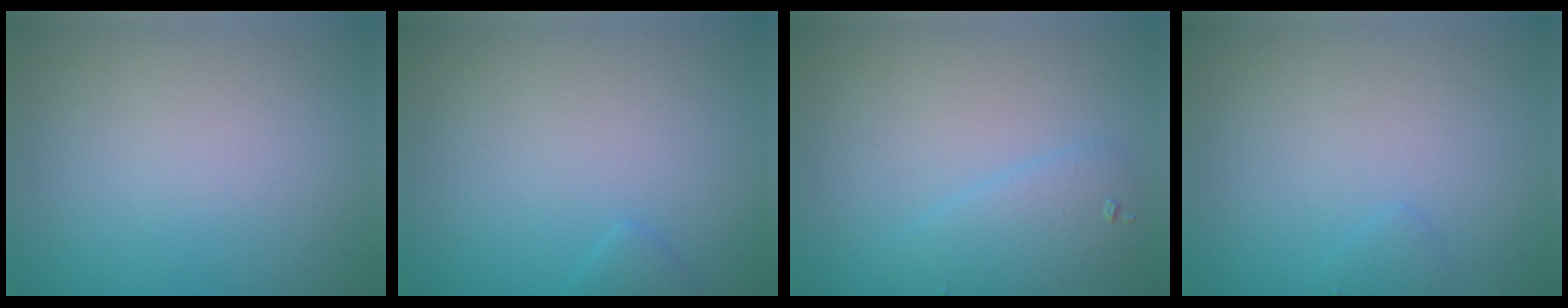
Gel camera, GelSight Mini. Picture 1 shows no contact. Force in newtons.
{"total": 0.8, "press": 0.8, "slide": 0.1}
{"total": 2.4, "press": 2.4, "slide": 0.1}
{"total": 0.6, "press": 0.6, "slide": 0.0}